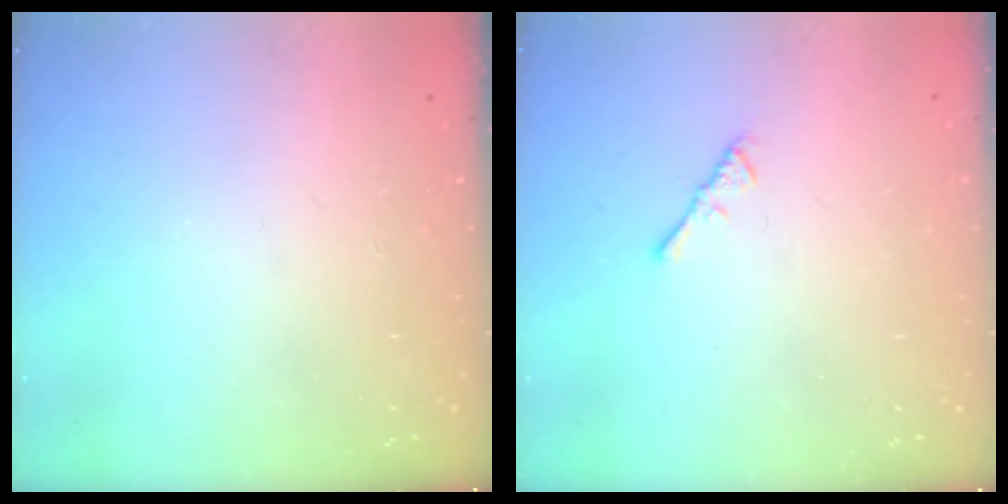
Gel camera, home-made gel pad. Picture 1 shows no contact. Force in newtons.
{"total": 2.2, "press": 2.1, "slide": 0.5}